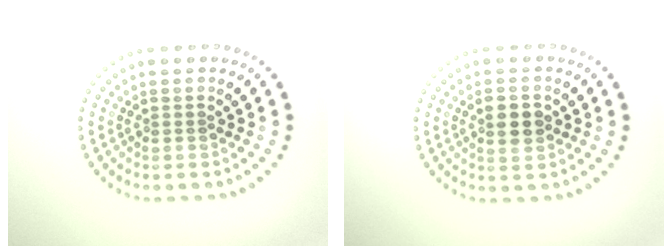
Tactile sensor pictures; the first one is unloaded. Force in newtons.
{"total": 2.8, "press": 2.8, "slide": 0.2}